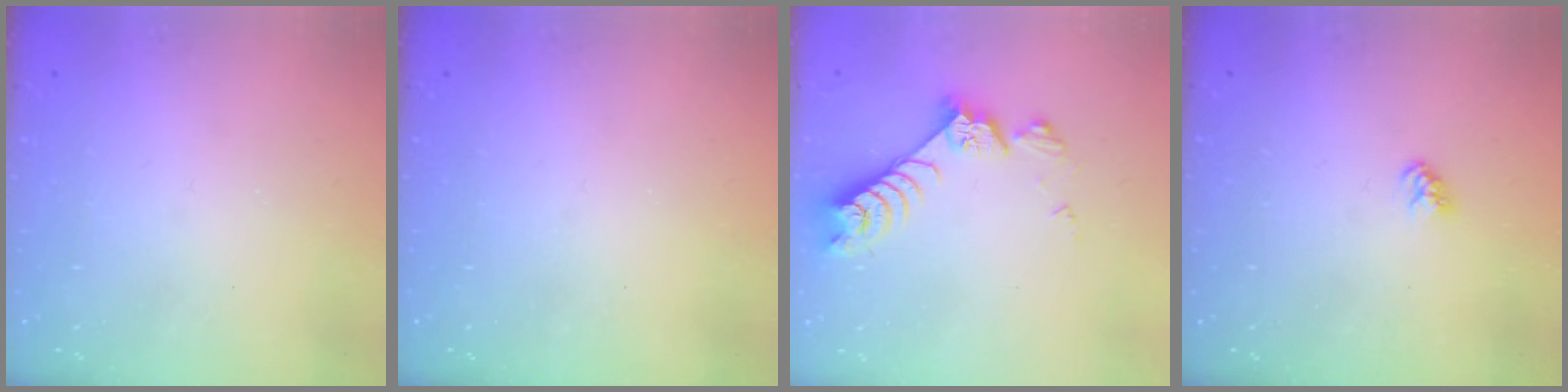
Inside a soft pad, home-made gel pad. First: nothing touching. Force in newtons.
{"total": 0.0}
{"total": 7.4, "press": 7.3, "slide": 1.1}
{"total": 3.2, "press": 3.1, "slide": 0.3}